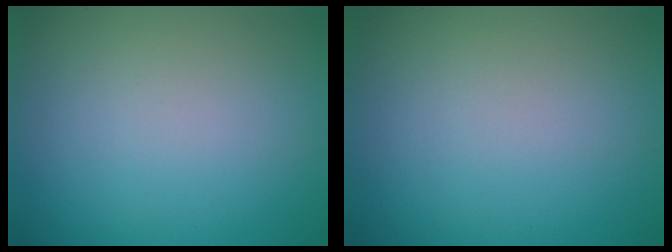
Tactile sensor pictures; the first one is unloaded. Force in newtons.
{"total": 0.0}